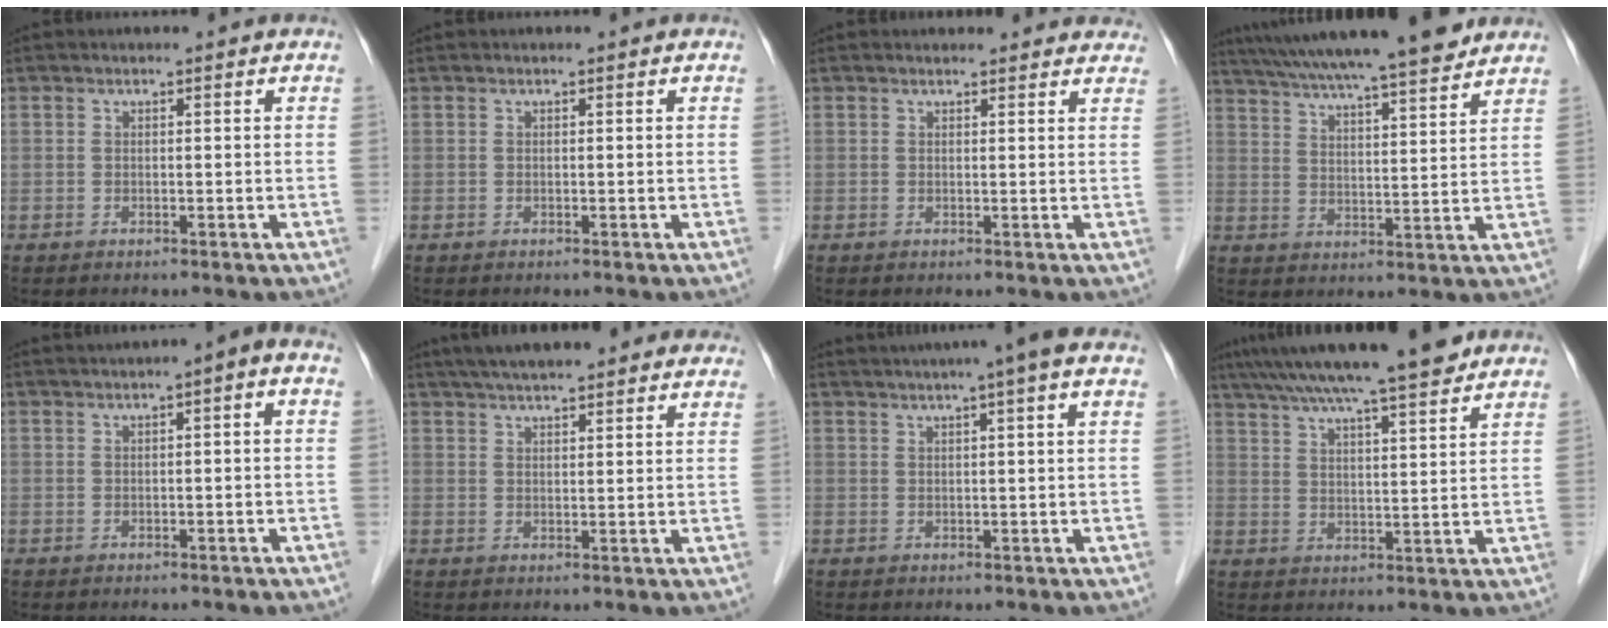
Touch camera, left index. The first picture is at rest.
{"total": 0.0}
{"total": 8.3, "force": [7.7, 2.3, 1.8], "torque": [0.003, 0.013, 0.067]}
{"total": 19.8, "force": [17.2, 1.3, 9.7], "torque": [-0.165, 0.026, 0.254]}
{"total": 3.2, "force": [1.0, 0.4, 3.0], "torque": [-0.043, 0.015, 0.014]}
{"total": 14.6, "force": [12.6, 2.6, 6.9], "torque": [-0.102, 0.040, 0.170]}
{"total": 7.9, "force": [5.6, -0.7, 5.5], "torque": [-0.086, 0.026, 0.071]}
{"total": 17.9, "force": [15.1, 0.9, 9.5], "torque": [-0.166, 0.031, 0.224]}